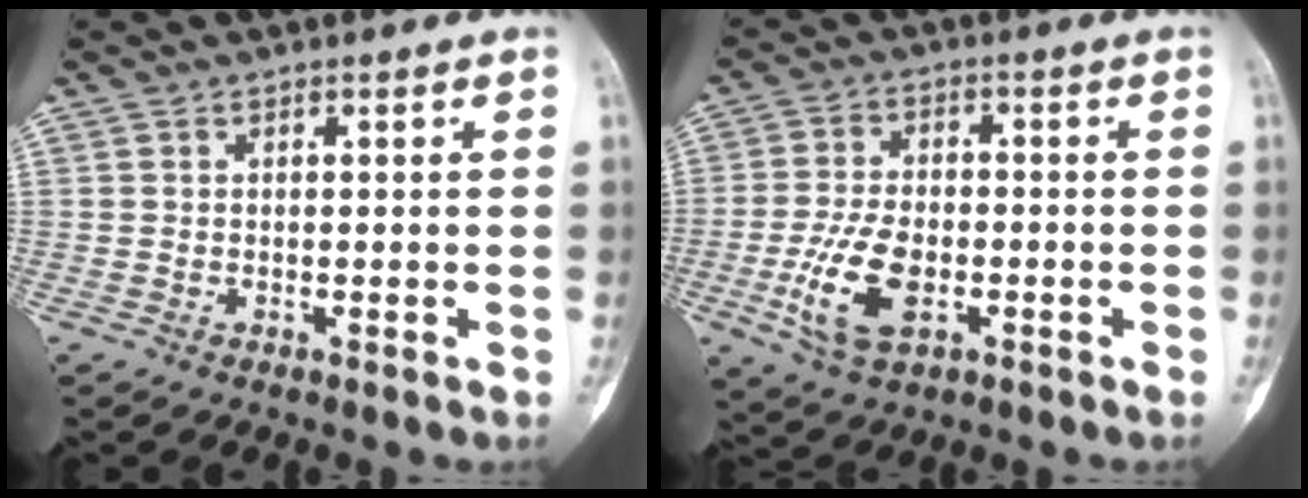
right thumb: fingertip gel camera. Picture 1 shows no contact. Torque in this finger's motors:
{"motor_torque": [0.02, 0.31, 0.44, 0.27, 0.26]}